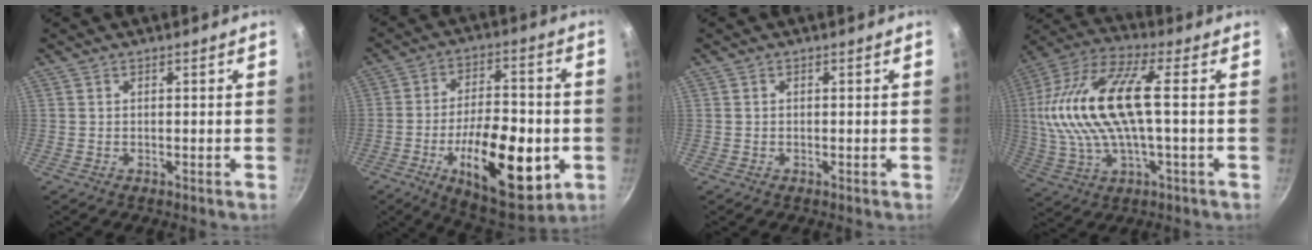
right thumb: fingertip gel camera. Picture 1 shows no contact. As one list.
[{"total": 22.0, "force": [-5.9, 9.9, 18.7], "torque": [-0.262, 0.016, -0.086]}, {"total": 0.0}, {"total": 19.7, "force": [1.2, 7.2, 18.3], "torque": [-0.374, 0.021, 0.017]}]